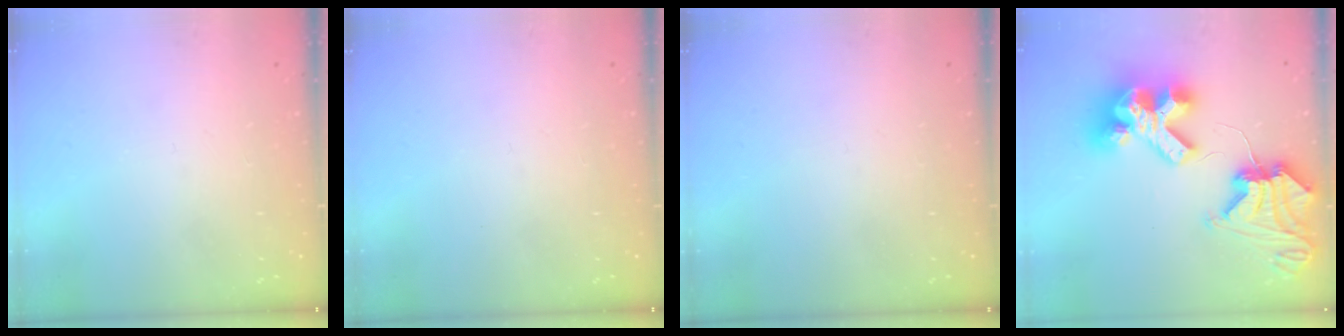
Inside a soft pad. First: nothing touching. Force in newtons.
{"total": 0.0}
{"total": 0.0}
{"total": 18.4, "press": 18.3, "slide": 2.4}